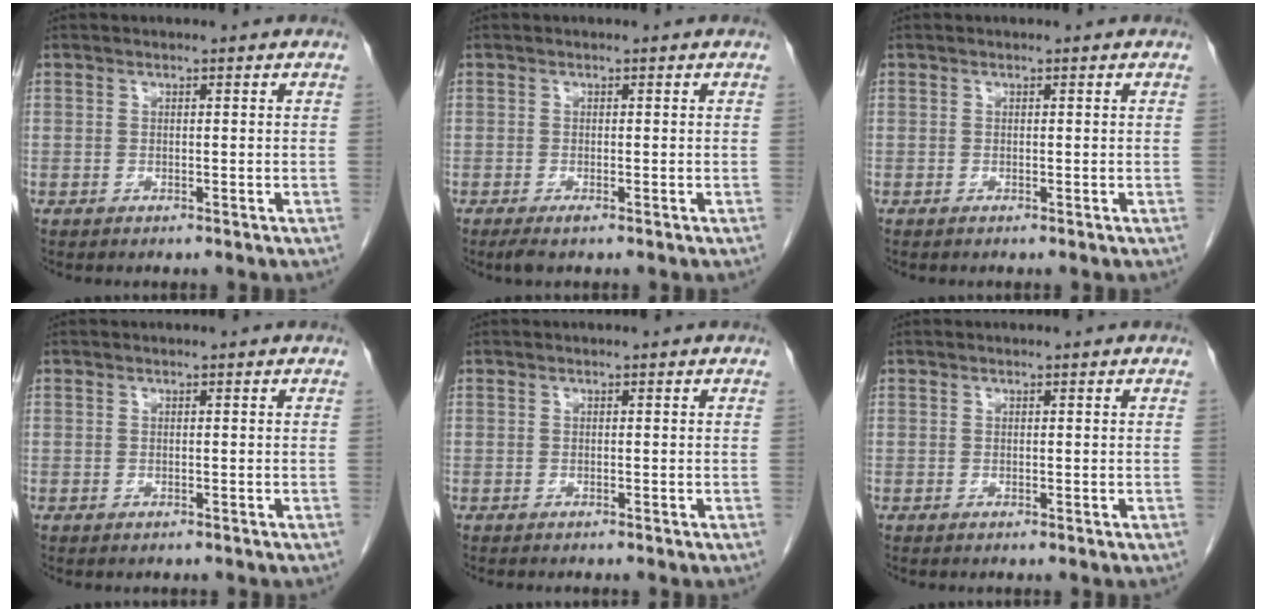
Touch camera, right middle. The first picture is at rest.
{"total": 1.6, "force": [-1.1, 0.3, 1.2], "torque": [-0.024, -0.005, -0.017]}
{"total": 0.0}
{"total": 0.0}
{"total": 0.8, "force": [-0.8, 0.0, 0.4], "torque": [-0.008, -0.002, -0.010]}
{"total": 0.0}